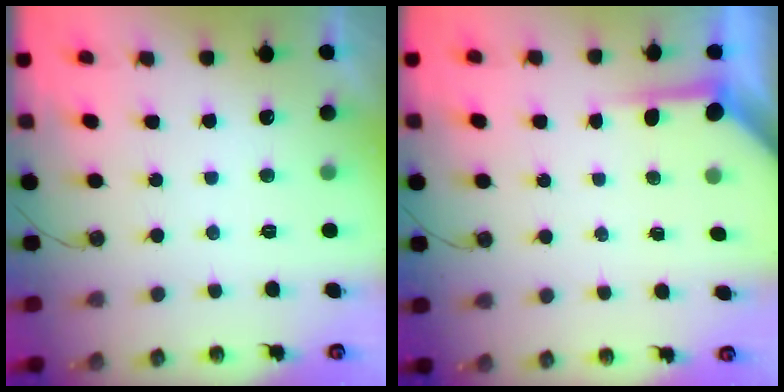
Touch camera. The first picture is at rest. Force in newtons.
{"total": 3.8, "press": 3.8, "slide": 0.2}